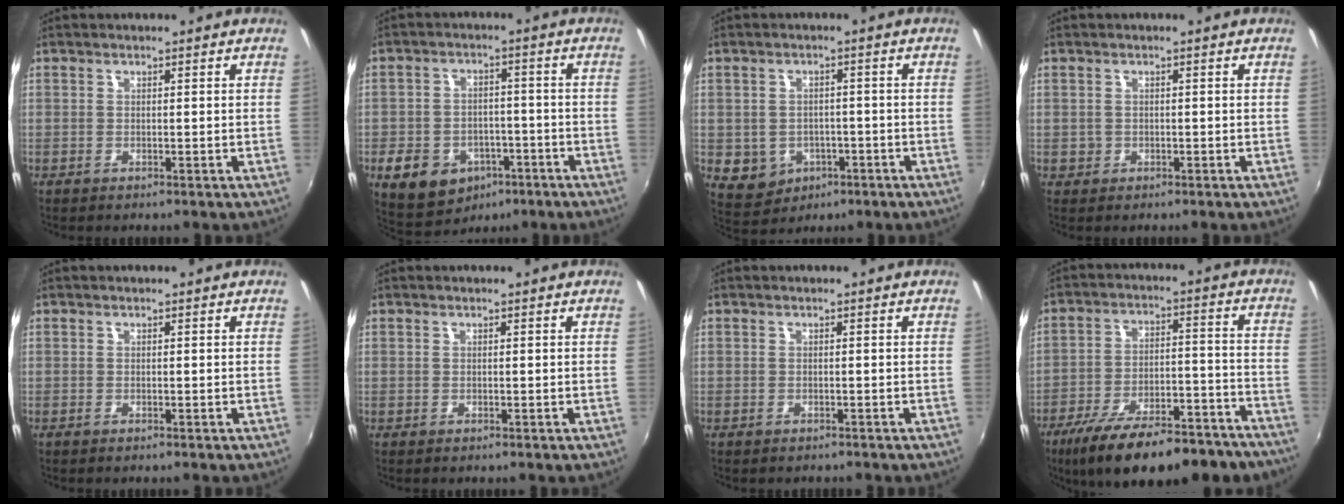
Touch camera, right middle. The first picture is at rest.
{"total": 12.5, "force": [-6.4, 8.9, 5.9], "torque": [-0.148, 0.006, -0.081]}
{"total": 7.3, "force": [-2.4, 6.4, 2.8], "torque": [-0.077, 0.001, -0.017]}
{"total": 1.5, "force": [-0.4, 1.4, 0.3], "torque": [-0.005, -0.004, -0.005]}
{"total": 0.0}
{"total": 0.0}
{"total": 0.9, "force": [-0.8, 0.5, 0.1], "torque": [-0.008, -0.003, -0.010]}
{"total": 25.3, "force": [-20.1, 7.8, 13.4], "torque": [-0.231, -0.028, -0.278]}